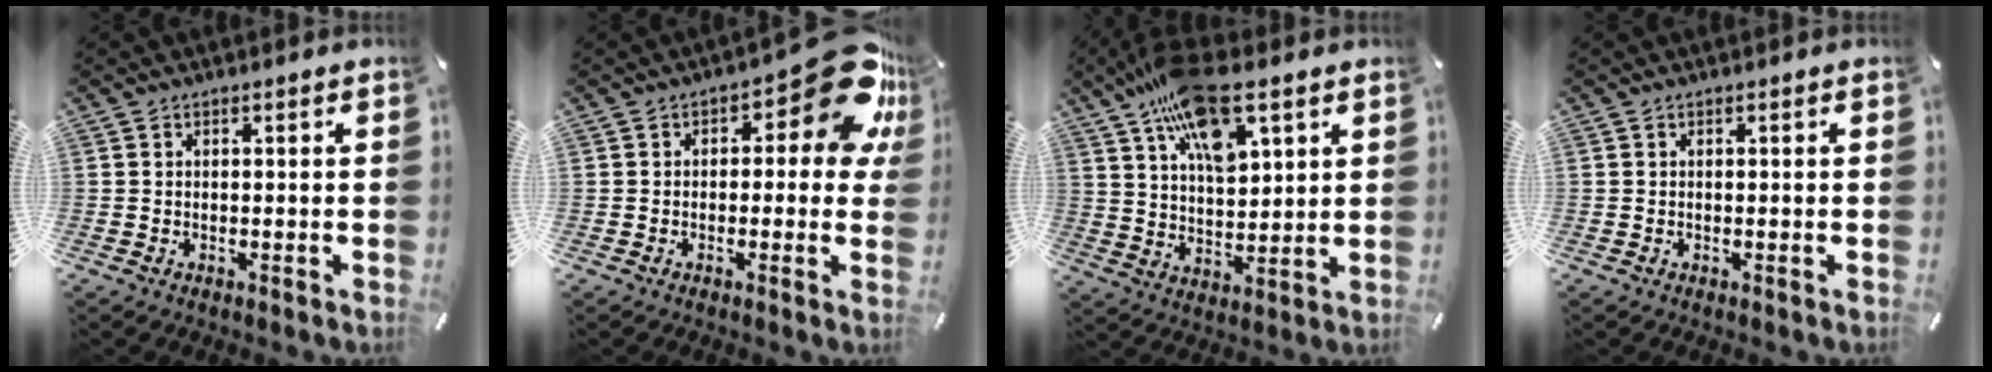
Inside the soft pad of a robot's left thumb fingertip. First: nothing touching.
{"total": 14.1, "force": [5.9, 6.2, 11.2], "torque": [-0.128, -0.051, 0.099]}
{"total": 15.8, "force": [9.4, 6.9, 10.7], "torque": [-0.192, -0.030, 0.165]}
{"total": 0.0}